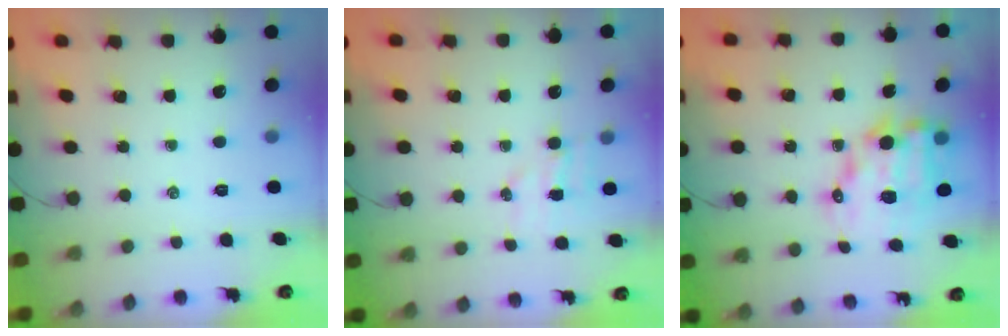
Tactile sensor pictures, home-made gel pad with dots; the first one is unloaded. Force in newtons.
{"total": 4.5, "press": 4.4, "slide": 0.8}
{"total": 13.2, "press": 12.9, "slide": 2.8}